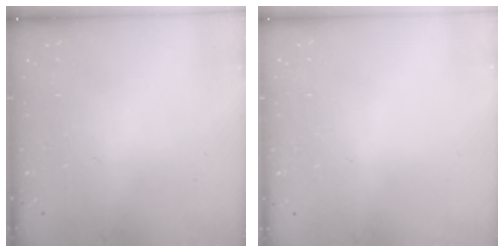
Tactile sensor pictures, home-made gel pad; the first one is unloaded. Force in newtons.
{"total": 0.0}